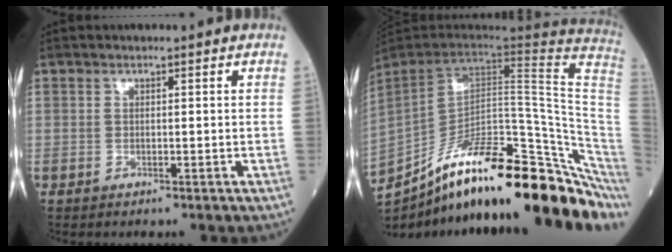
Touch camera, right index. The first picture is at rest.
{"total": 32.9, "force": [-24.0, 5.5, 21.7], "torque": [-0.271, -0.023, -0.354]}